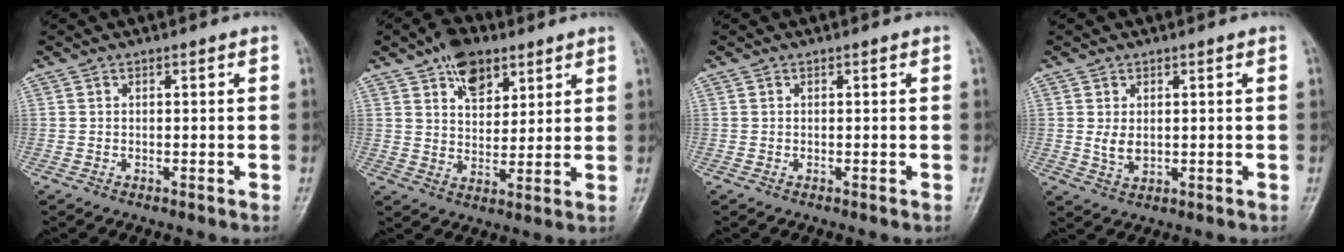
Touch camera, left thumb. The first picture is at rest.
{"total": 9.3, "force": [5.5, 5.6, 5.0], "torque": [-0.051, -0.027, 0.090]}
{"total": 0.0}
{"total": 3.3, "force": [0.6, 2.2, 2.4], "torque": [-0.037, -0.008, 0.018]}